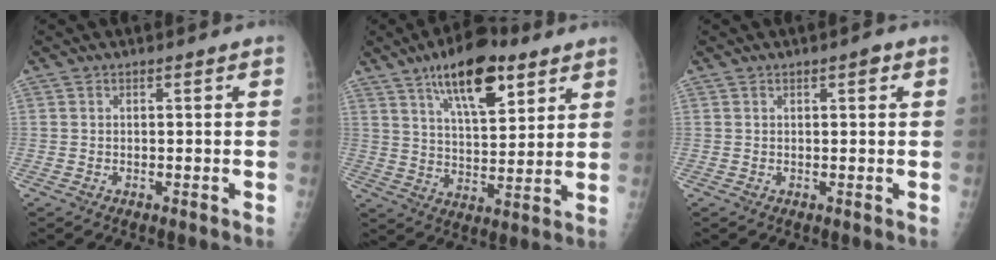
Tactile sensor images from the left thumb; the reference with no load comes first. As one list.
[{"total": 15.4, "force": [8.9, 6.2, 11.0], "torque": [-0.146, -0.038, 0.145]}, {"total": 1.4, "force": [0.7, 0.5, 1.1], "torque": [-0.012, 0.000, 0.008]}]